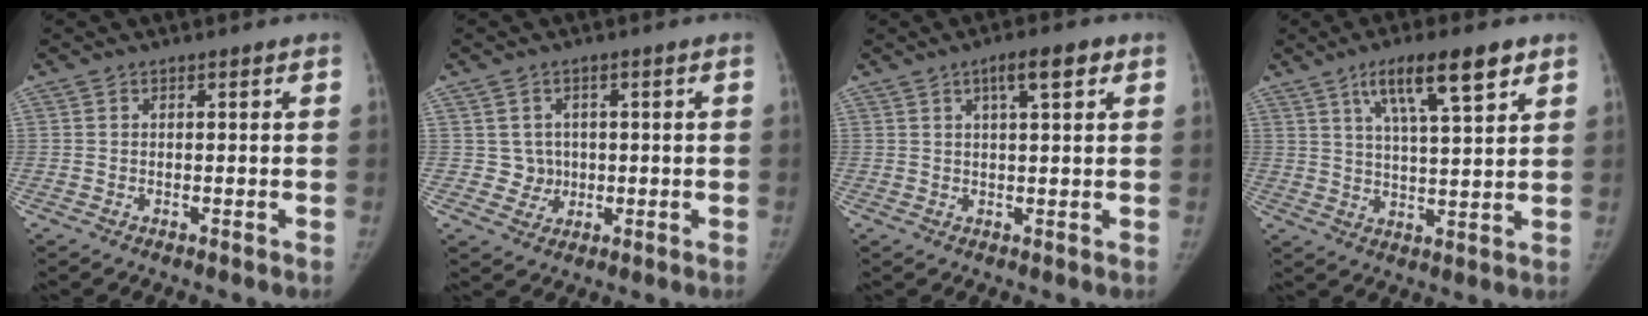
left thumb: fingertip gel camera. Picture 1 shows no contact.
{"total": 3.8, "force": [0.3, 3.7, 0.6], "torque": [0.012, 0.003, 0.008]}
{"total": 5.3, "force": [2.5, 1.4, 4.4], "torque": [-0.065, 0.000, 0.038]}
{"total": 12.1, "force": [6.8, 2.9, 9.6], "torque": [-0.150, -0.021, 0.114]}